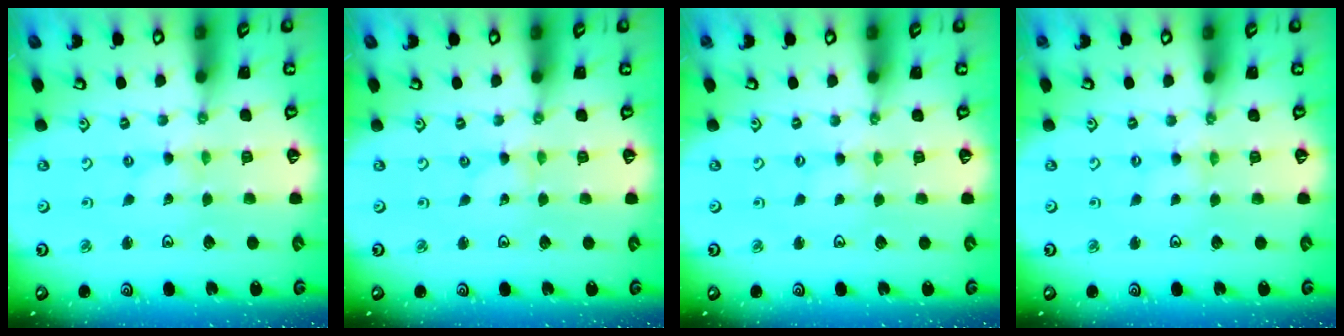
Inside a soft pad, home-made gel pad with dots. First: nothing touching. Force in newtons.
{"total": 0.0}
{"total": 1.3, "press": 1.3, "slide": 0.3}
{"total": 0.0}